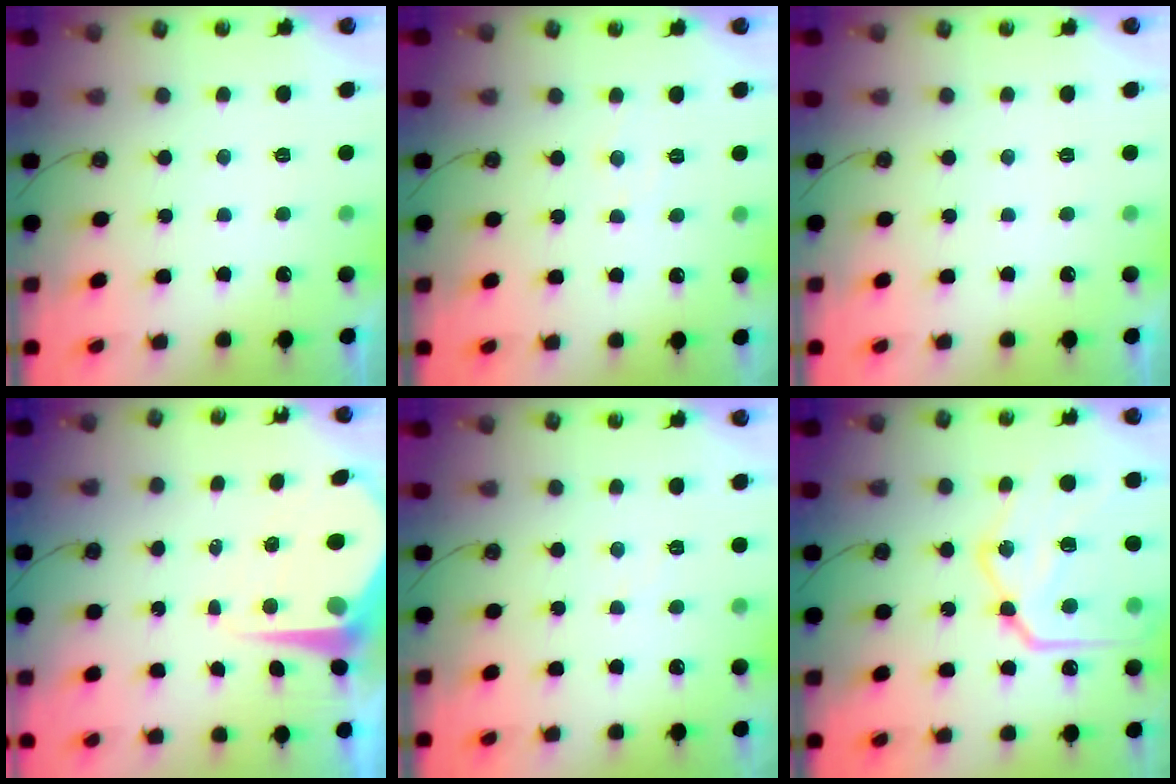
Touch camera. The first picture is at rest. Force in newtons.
{"total": 3.8, "press": 3.7, "slide": 0.5}
{"total": 0.0}
{"total": 9.2, "press": 9.2, "slide": 1.0}
{"total": 3.2, "press": 3.1, "slide": 0.5}
{"total": 25.2, "press": 25.0, "slide": 2.8}